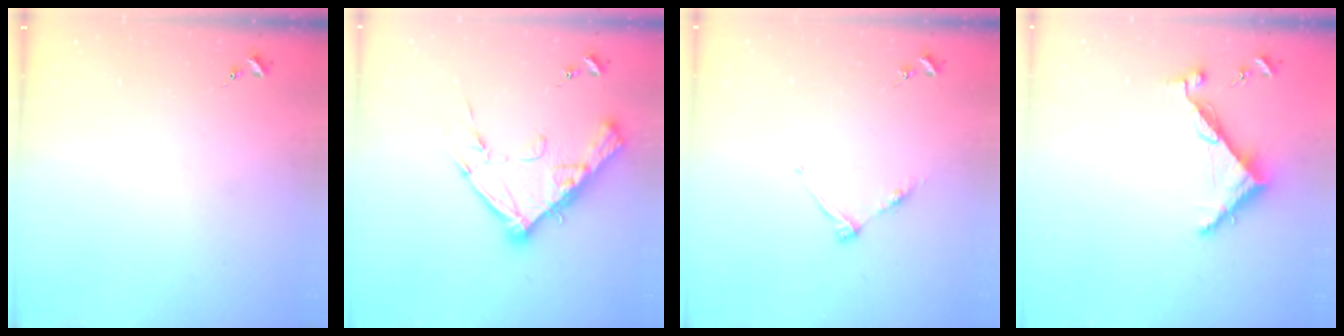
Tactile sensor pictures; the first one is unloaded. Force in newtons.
{"total": 17.3, "press": 17.2, "slide": 1.6}
{"total": 6.0, "press": 6.0, "slide": 0.7}
{"total": 6.8, "press": 6.8, "slide": 0.3}